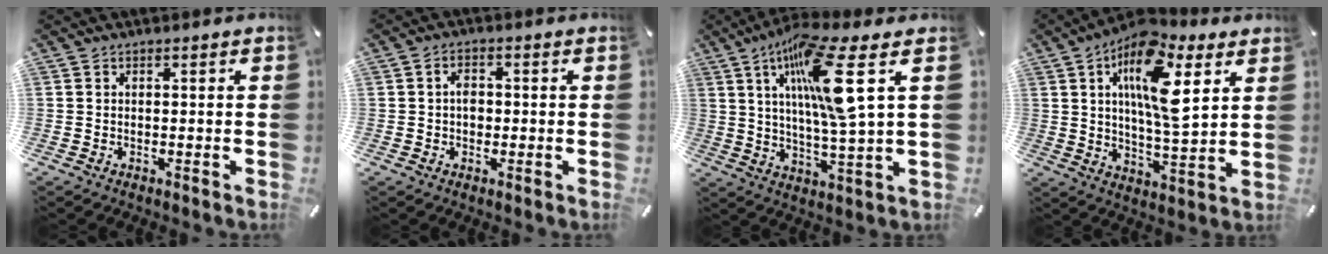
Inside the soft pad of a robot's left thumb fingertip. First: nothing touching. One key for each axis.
{"total": 3.0, "fx": -0.1, "fy": 2.2, "fz": 2.0, "tx": -0.031, "ty": 0.004, "tz": -0.005}
{"total": 16.2, "fx": 6.6, "fy": 2.3, "fz": 14.6, "tx": -0.276, "ty": -0.017, "tz": 0.095}
{"total": 16.5, "fx": 7.3, "fy": 6.5, "fz": 13.2, "tx": -0.236, "ty": -0.023, "tz": 0.117}